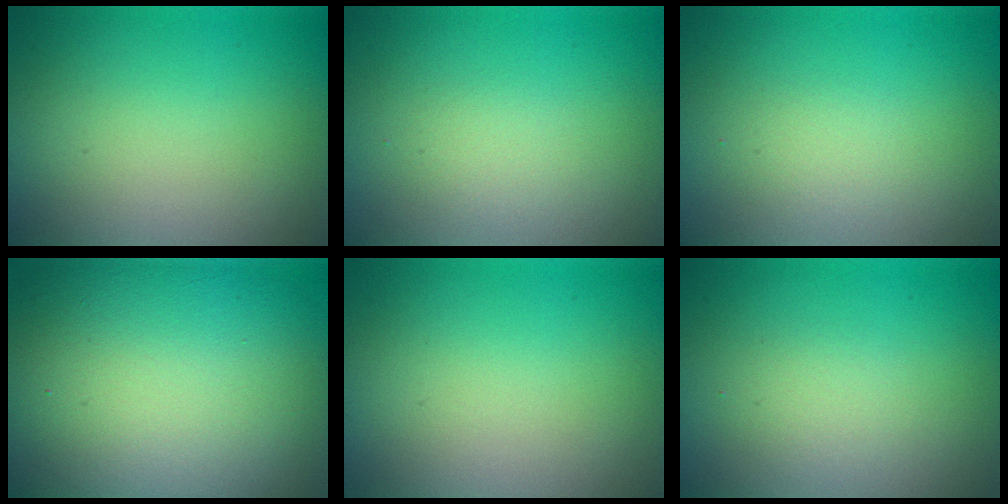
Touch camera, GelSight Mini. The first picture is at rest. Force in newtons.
{"total": 1.4, "press": 1.4, "slide": 0.1}
{"total": 1.3, "press": 1.3, "slide": 0.0}
{"total": 18.0, "press": 18.0, "slide": 1.2}
{"total": 0.0}
{"total": 1.5, "press": 1.5, "slide": 0.1}